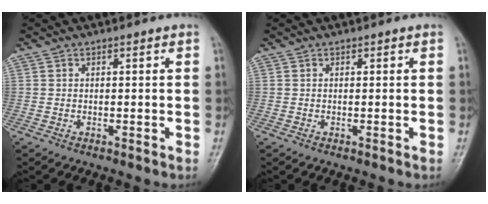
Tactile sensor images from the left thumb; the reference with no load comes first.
{"total": 0.0}